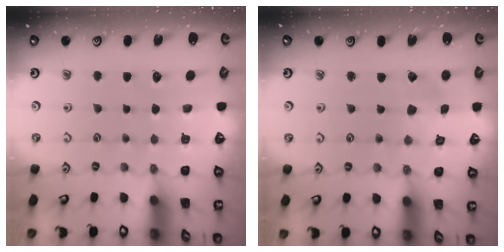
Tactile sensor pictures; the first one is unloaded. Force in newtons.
{"total": 2.2, "press": 2.2, "slide": 0.3}